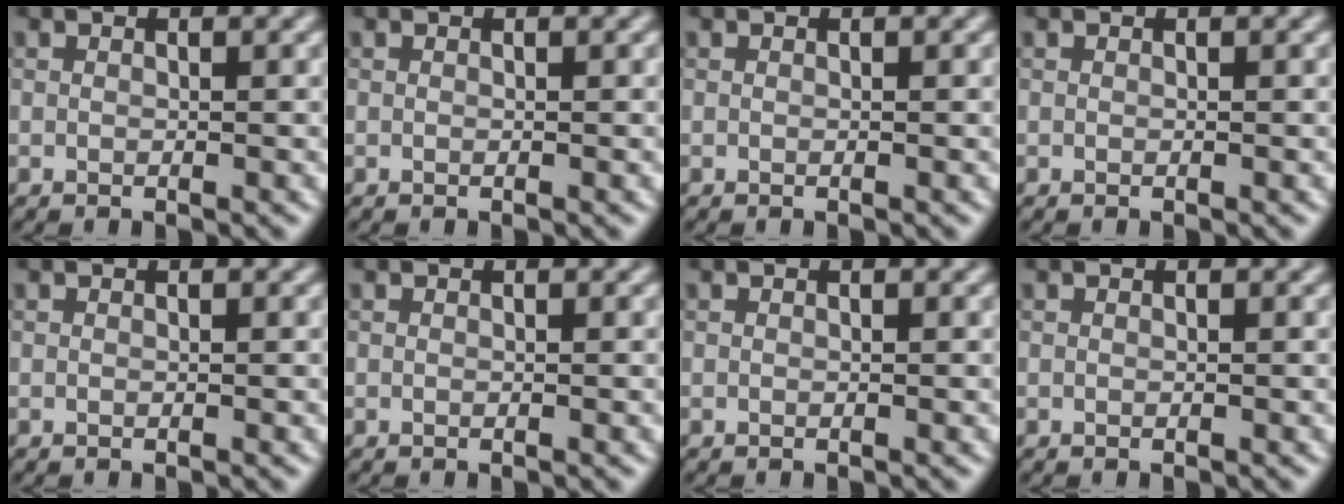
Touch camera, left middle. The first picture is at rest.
{"total": 0.0}
{"total": 0.0}
{"total": 0.0}
{"total": 0.0}
{"total": 0.0}
{"total": 0.0}
{"total": 0.0}